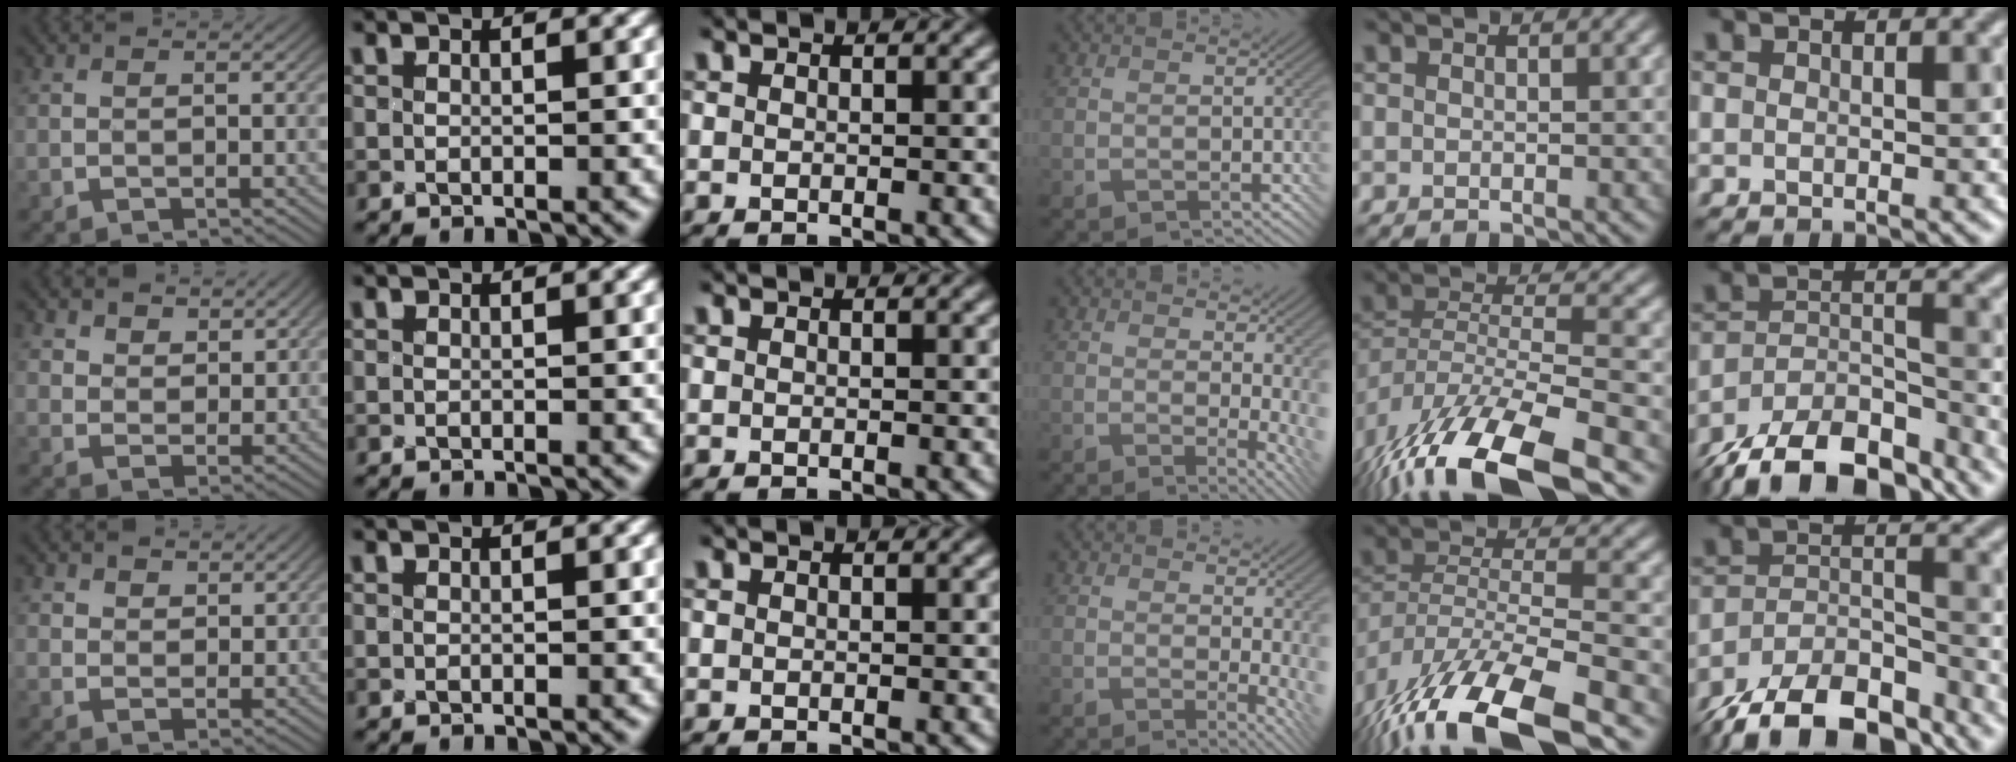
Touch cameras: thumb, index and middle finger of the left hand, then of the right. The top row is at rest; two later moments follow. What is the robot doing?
{"motion": "screw", "object": "bottle cap"}